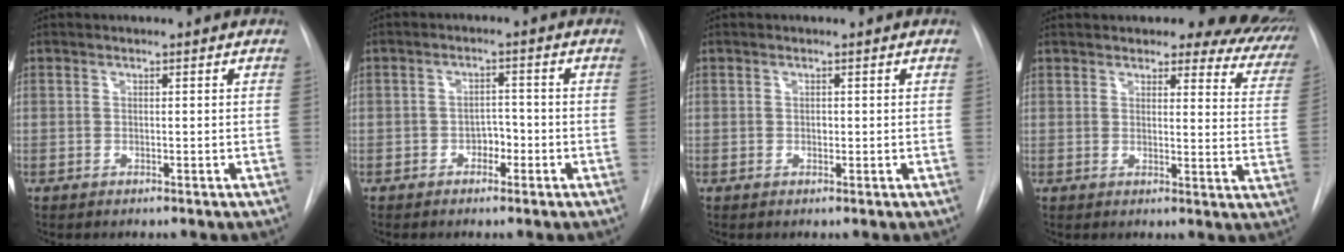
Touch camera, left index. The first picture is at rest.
{"total": 2.7, "force": [-1.7, 1.6, 1.5], "torque": [-0.015, 0.003, -0.028]}
{"total": 0.6, "force": [-0.4, 0.3, 0.2], "torque": [-0.001, -0.004, -0.008]}
{"total": 14.7, "force": [12.5, 4.7, 6.2], "torque": [-0.027, -0.037, 0.112]}